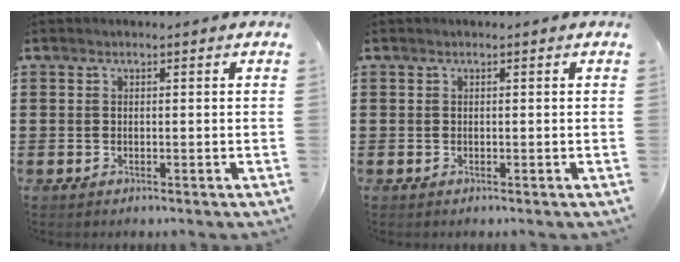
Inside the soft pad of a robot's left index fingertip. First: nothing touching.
{"total": 0.0}